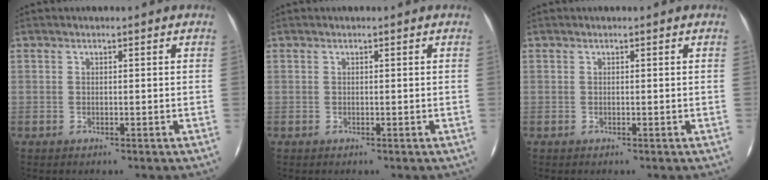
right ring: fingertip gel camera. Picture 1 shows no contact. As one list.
[{"total": 0.0}, {"total": 0.0}]